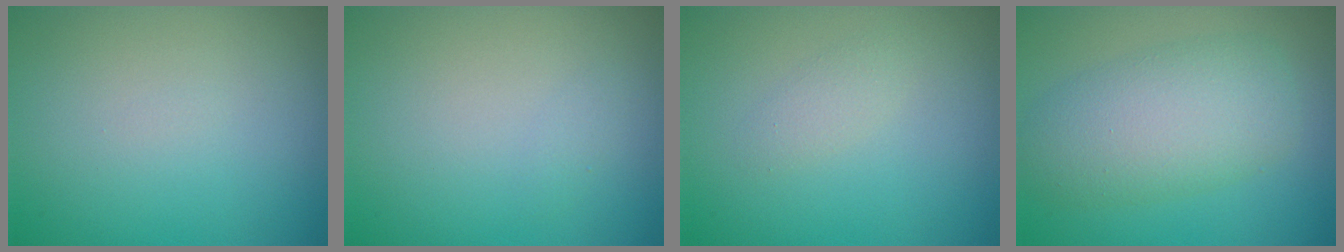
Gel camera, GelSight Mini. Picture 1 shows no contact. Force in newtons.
{"total": 0.6, "press": 0.5, "slide": 0.1}
{"total": 1.2, "press": 1.2, "slide": 0.0}
{"total": 6.1, "press": 6.1, "slide": 0.1}